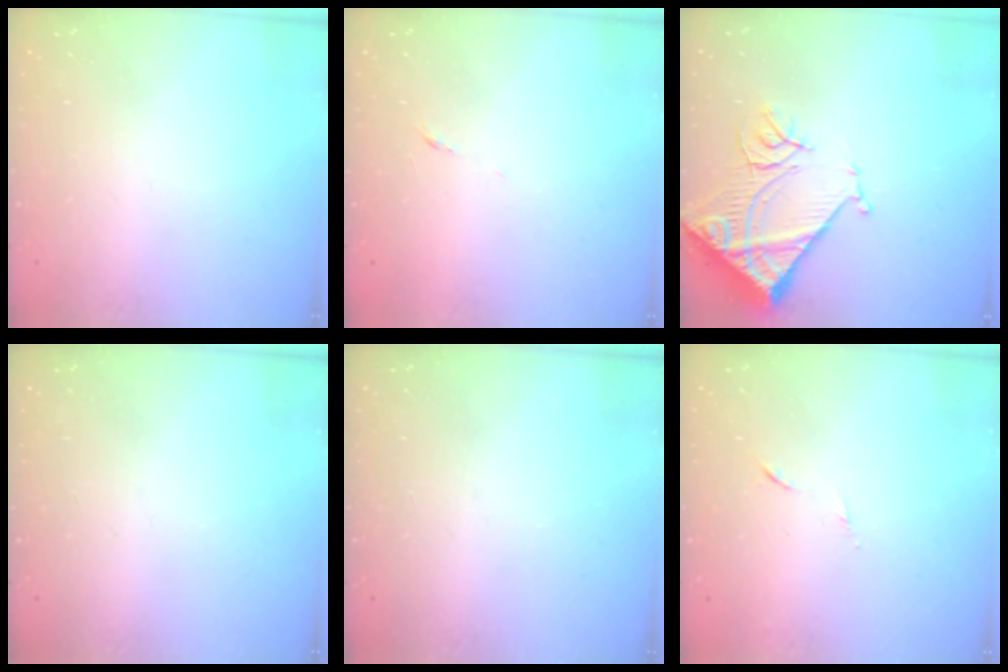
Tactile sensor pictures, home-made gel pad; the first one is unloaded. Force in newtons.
{"total": 3.9, "press": 3.8, "slide": 0.9}
{"total": 15.3, "press": 15.2, "slide": 1.8}
{"total": 0.0}
{"total": 0.0}
{"total": 5.4, "press": 5.3, "slide": 0.7}